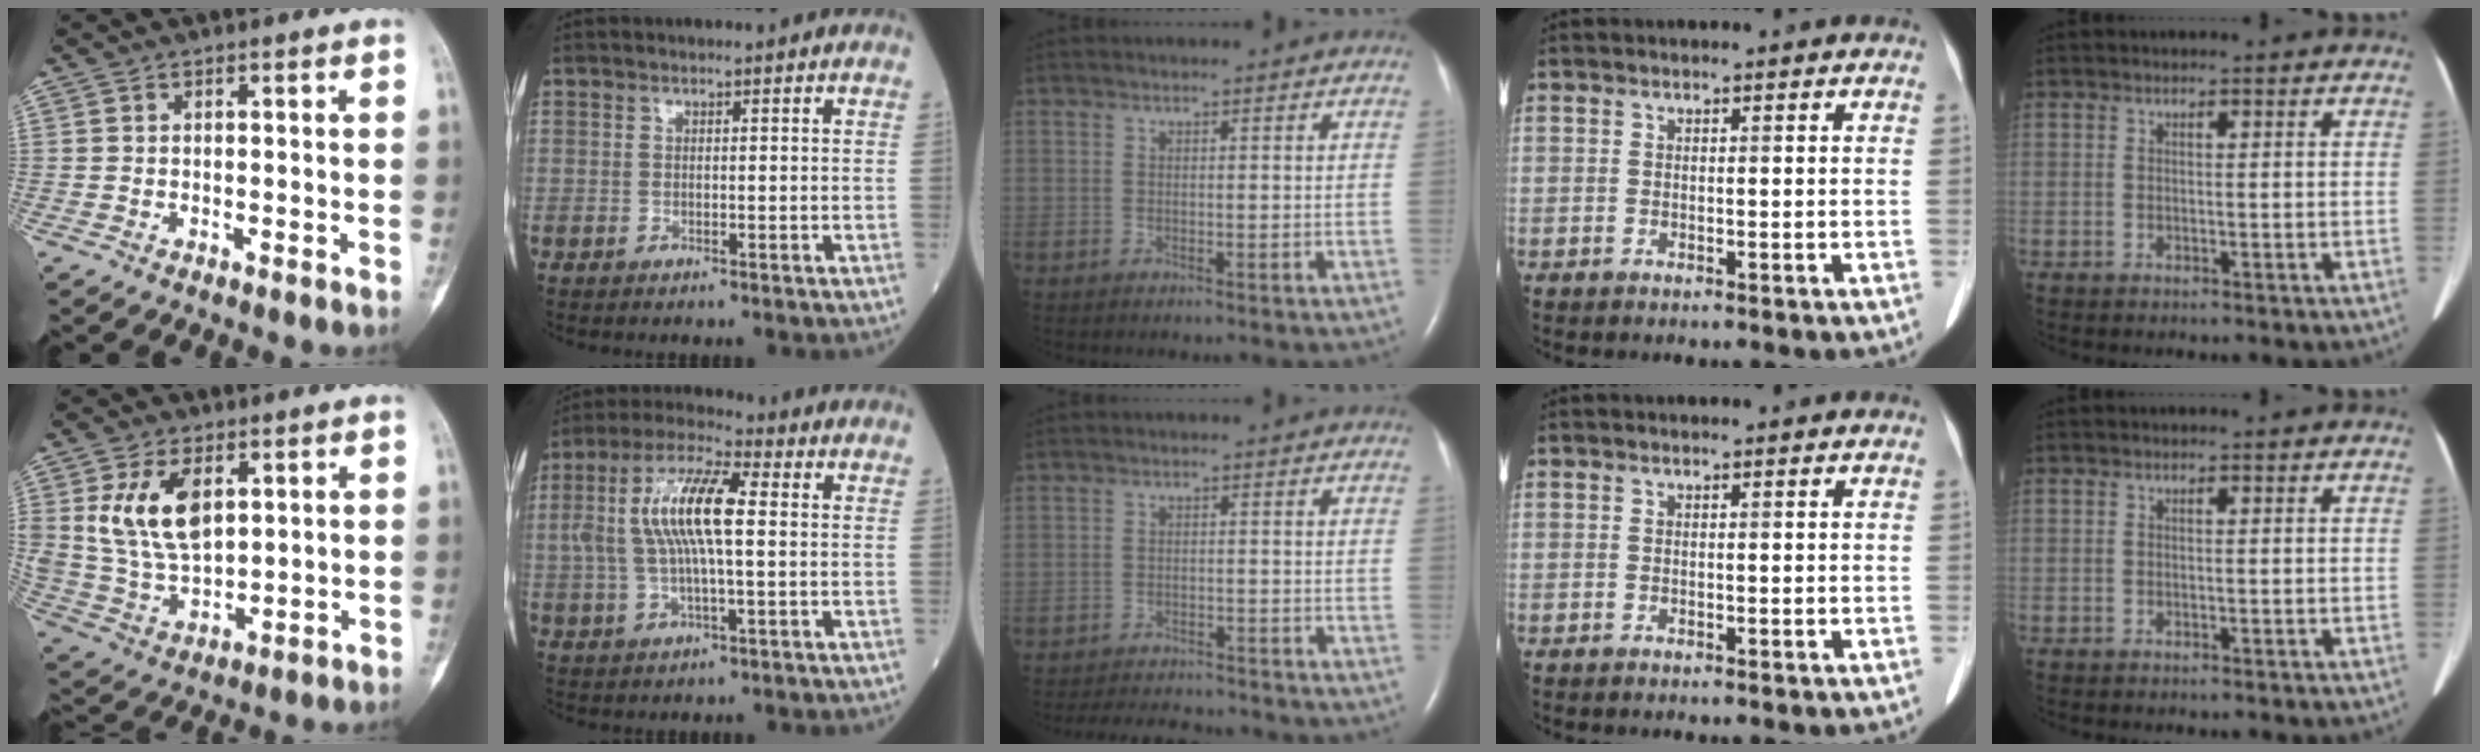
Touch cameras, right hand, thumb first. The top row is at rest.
{"thumb": {"total": 13.5, "force": [4.3, 7.7, 10.2], "torque": [-0.190, -0.015, 0.098]}, "index": {"total": 11.5, "force": [1.1, 2.6, 11.1], "torque": [-0.232, 0.023, 0.020]}, "middle": {"total": 8.7, "force": [-8.1, 1.9, 2.2], "torque": [-0.038, -0.003, -0.109]}}